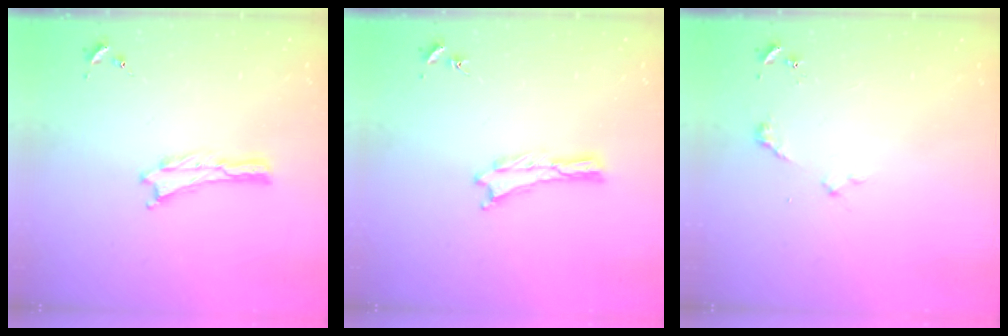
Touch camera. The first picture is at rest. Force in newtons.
{"total": 0.0}
{"total": 2.4, "press": 2.3, "slide": 0.3}